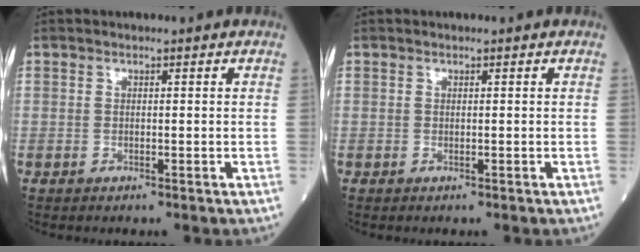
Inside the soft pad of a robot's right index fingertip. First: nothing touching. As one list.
[{"total": 0.0}]